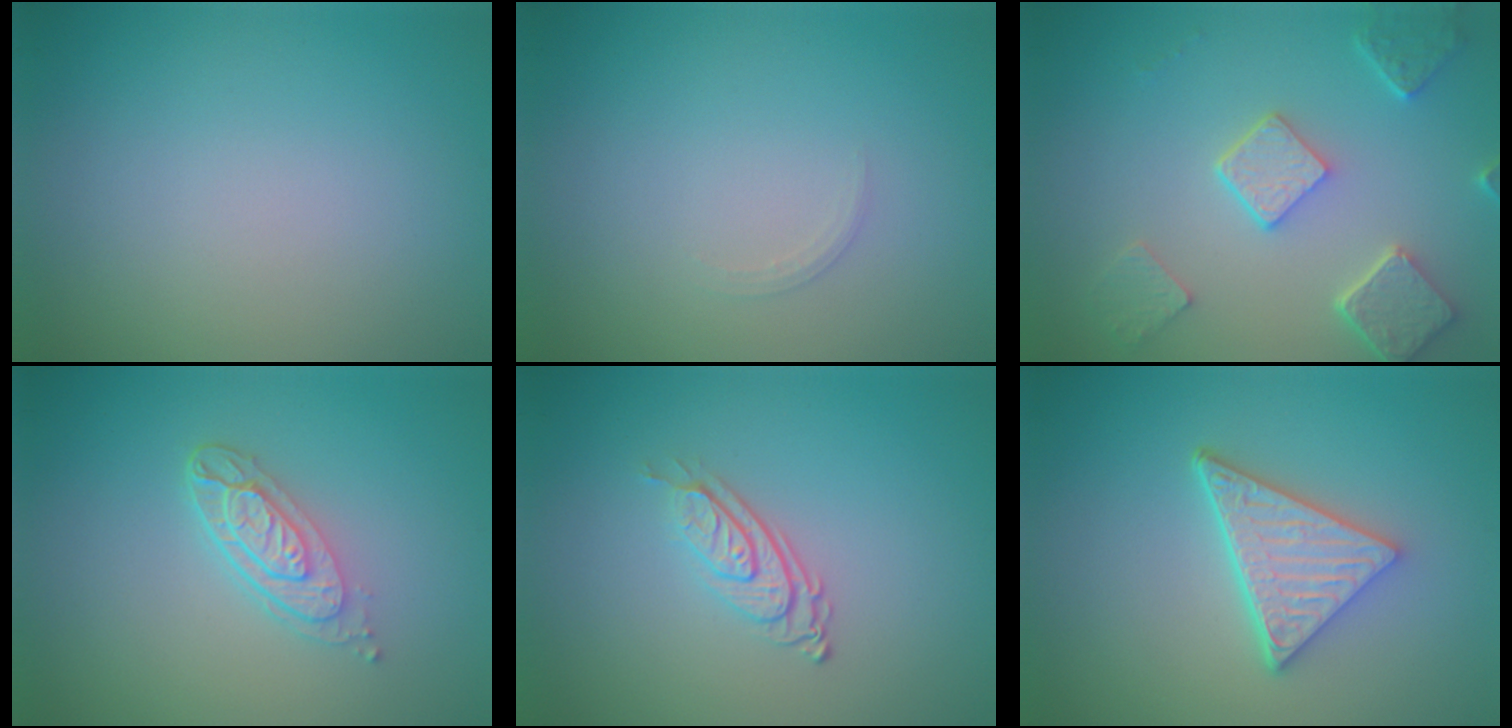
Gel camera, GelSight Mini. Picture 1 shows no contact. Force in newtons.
{"total": 0.7, "press": 0.7, "slide": 0.1}
{"total": 4.8, "press": 3.8, "slide": 3.0}
{"total": 3.5, "press": 2.6, "slide": 2.4}
{"total": 3.0, "press": 2.0, "slide": 2.3}
{"total": 5.0, "press": 3.7, "slide": 3.4}